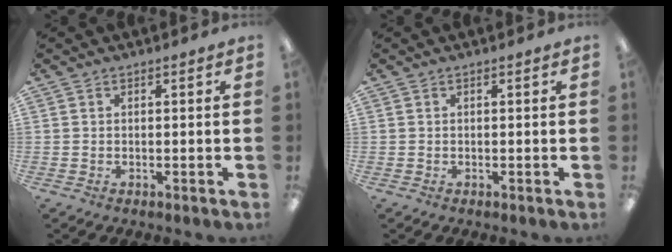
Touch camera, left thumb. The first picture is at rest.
{"total": 0.0}